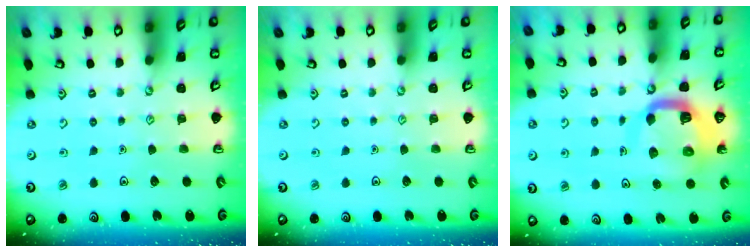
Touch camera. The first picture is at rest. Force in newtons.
{"total": 0.0}
{"total": 11.3, "press": 11.2, "slide": 1.3}